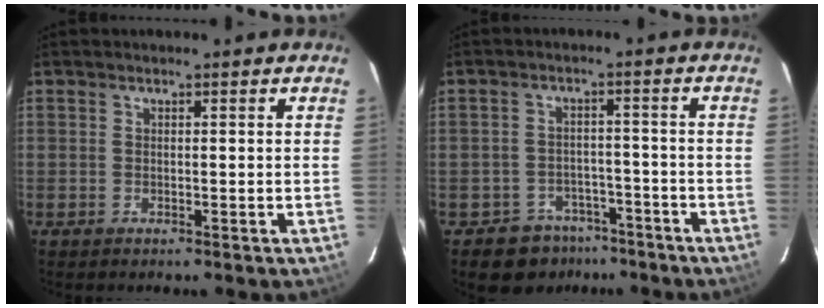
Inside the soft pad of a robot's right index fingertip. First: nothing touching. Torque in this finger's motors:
{"motor_torque": [0.01, -0.23, -0.28, -0.14]}